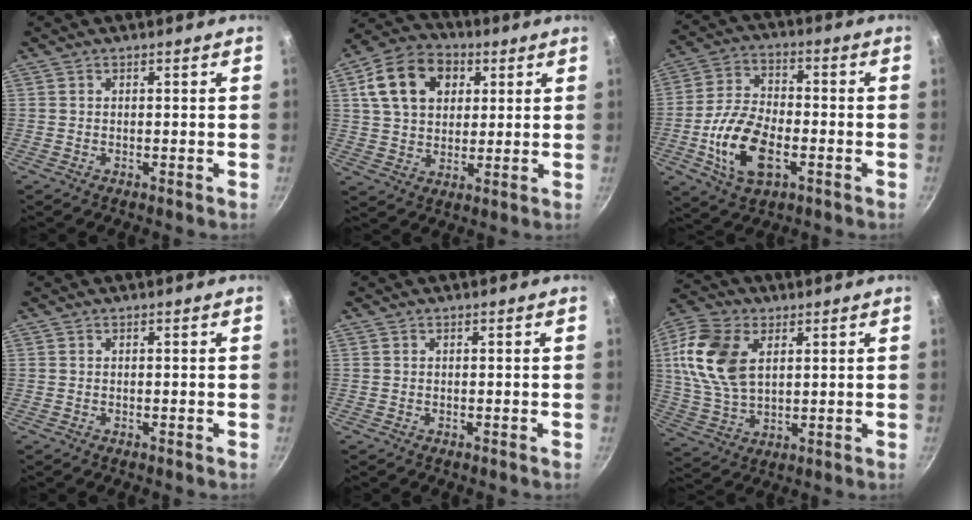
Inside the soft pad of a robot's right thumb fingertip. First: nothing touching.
{"total": 15.0, "force": [5.0, 10.9, 8.9], "torque": [-0.138, 0.005, 0.074]}
{"total": 14.0, "force": [-4.1, 7.7, 11.0], "torque": [-0.205, 0.023, -0.079]}
{"total": 0.0}
{"total": 0.0}
{"total": 15.0, "force": [4.2, 9.4, 11.0], "torque": [-0.207, -0.008, 0.080]}